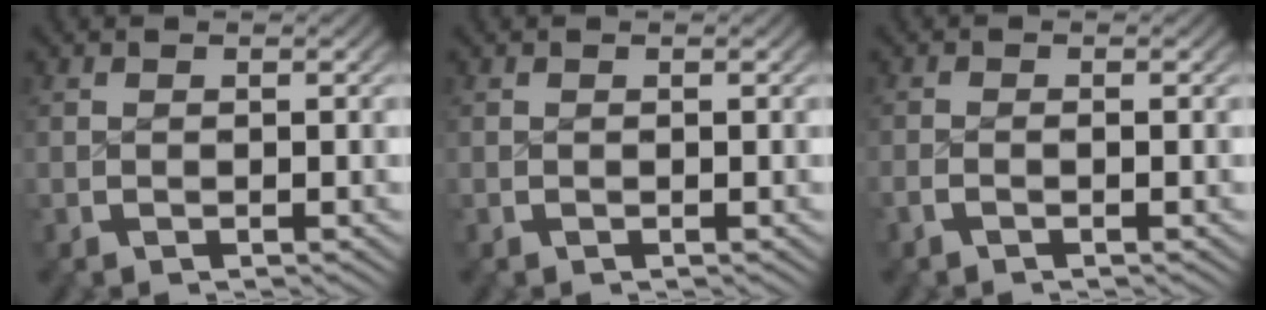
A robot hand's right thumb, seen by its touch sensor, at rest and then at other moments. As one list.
[{"total": 0.0}, {"total": 1.1, "force": [-0.8, 0.4, 0.6], "torque": [-0.016, -0.001, -0.018]}]